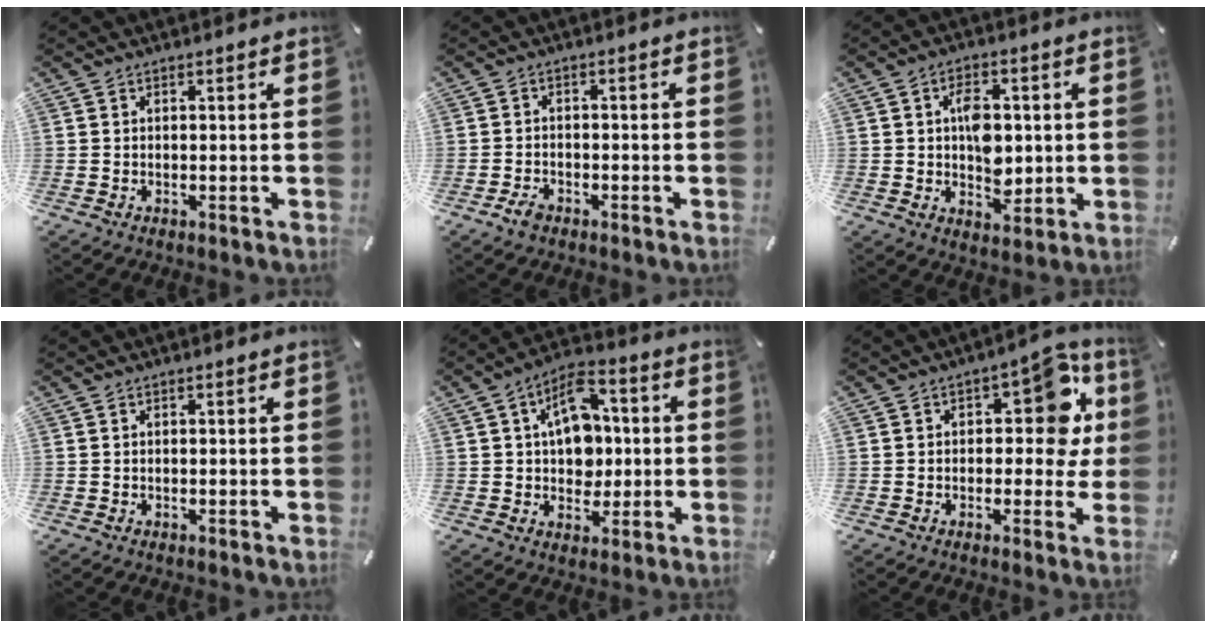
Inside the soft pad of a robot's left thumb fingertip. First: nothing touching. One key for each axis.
{"total": 2.9, "fx": -1.9, "fy": 1.7, "fz": 1.3, "tx": -0.031, "ty": 0.009, "tz": -0.039}
{"total": 8.4, "fx": 0.8, "fy": 5.9, "fz": 5.9, "tx": -0.076, "ty": 0.002, "tz": 0.012}
{"total": 0.0}
{"total": 11.9, "fx": 1.7, "fy": 9.0, "fz": 7.6, "tx": -0.110, "ty": 0.005, "tz": 0.033}
{"total": 12.4, "fx": 3.1, "fy": 7.1, "fz": 9.6, "tx": -0.112, "ty": -0.013, "tz": 0.048}